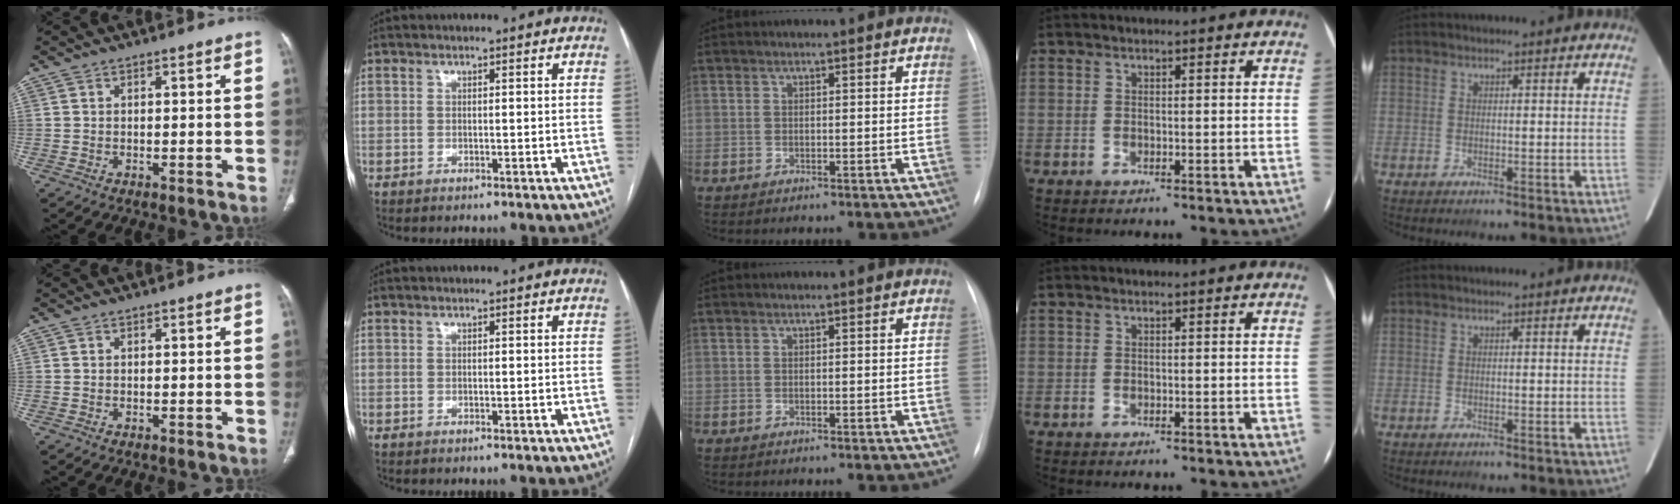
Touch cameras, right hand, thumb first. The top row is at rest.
{}